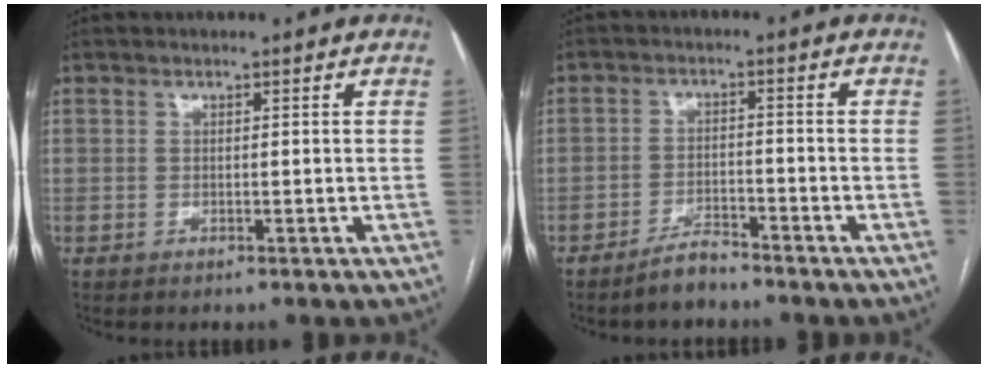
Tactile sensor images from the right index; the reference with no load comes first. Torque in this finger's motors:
{"motor_torque": [-0.07, -0.06, -0.31, -0.09]}